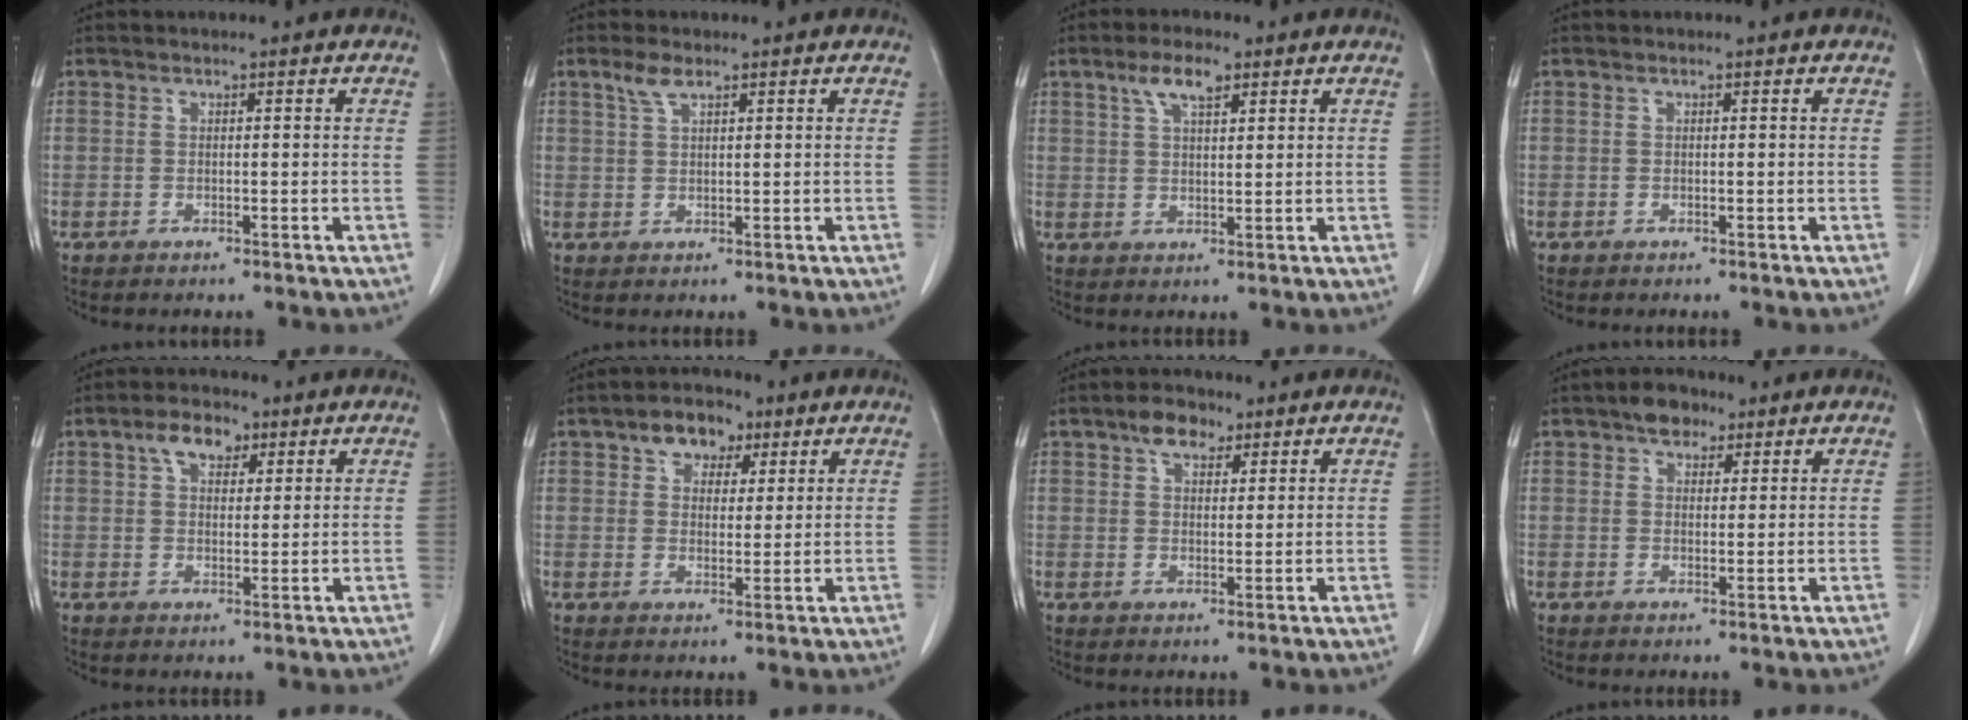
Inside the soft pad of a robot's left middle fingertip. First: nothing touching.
{"total": 2.5, "force": [1.7, 0.6, 1.7], "torque": [-0.044, 0.005, 0.040]}
{"total": 4.8, "force": [2.9, 1.4, 3.6], "torque": [-0.075, 0.008, 0.055]}
{"total": 0.0}
{"total": 5.2, "force": [2.8, 2.8, 3.3], "torque": [-0.062, 0.016, 0.050]}
{"total": 5.9, "force": [3.3, 3.8, 3.1], "torque": [-0.045, 0.019, 0.055]}
{"total": 4.4, "force": [2.9, 2.3, 2.5], "torque": [-0.046, 0.012, 0.050]}
{"total": 4.0, "force": [2.7, 2.3, 1.9], "torque": [-0.031, 0.011, 0.044]}